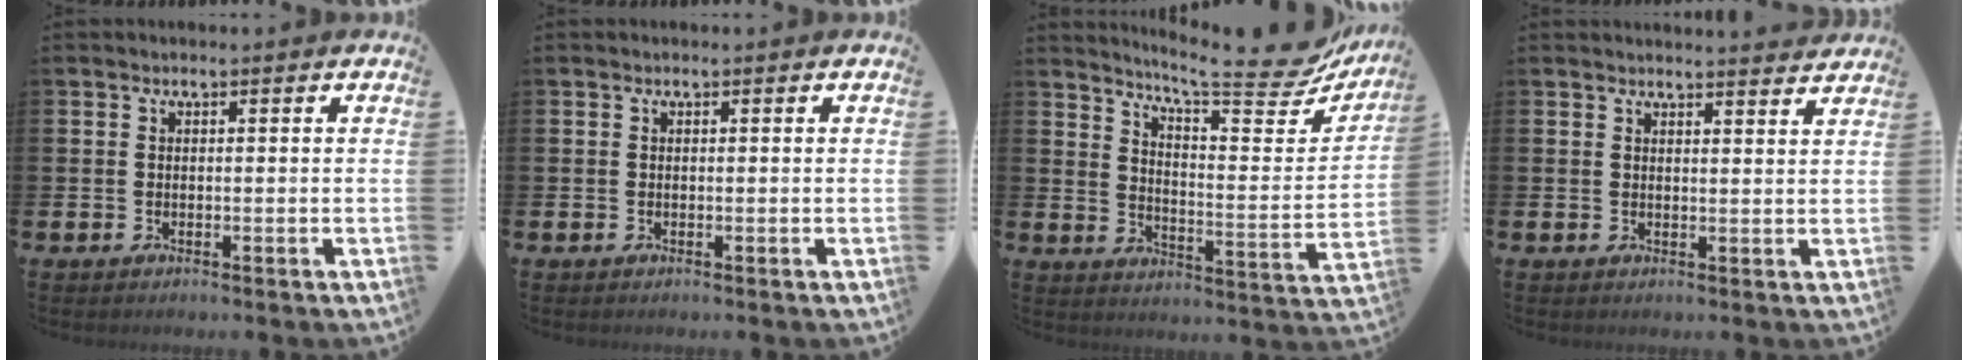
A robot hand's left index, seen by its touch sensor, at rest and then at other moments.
{"total": 0.0}
{"total": 9.6, "force": [8.3, 1.5, 4.6], "torque": [-0.070, -0.070, 0.133]}
{"total": 2.5, "force": [2.5, -0.1, -0.1], "torque": [0.011, -0.020, 0.043]}